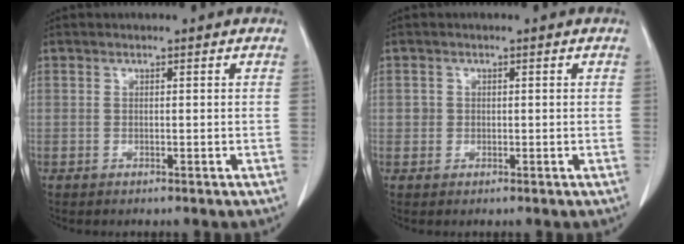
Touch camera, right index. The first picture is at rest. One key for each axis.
{"total": 1.1, "fx": 0.1, "fy": 1.1, "fz": 0.1, "tx": 0.003, "ty": 0.005, "tz": 0.002}